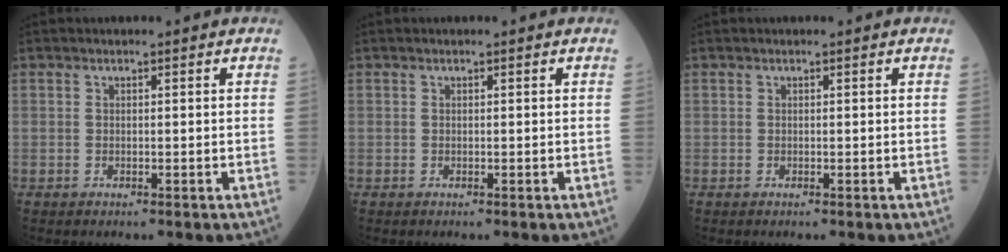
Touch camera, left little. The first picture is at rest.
{"total": 0.0}
{"total": 0.0}